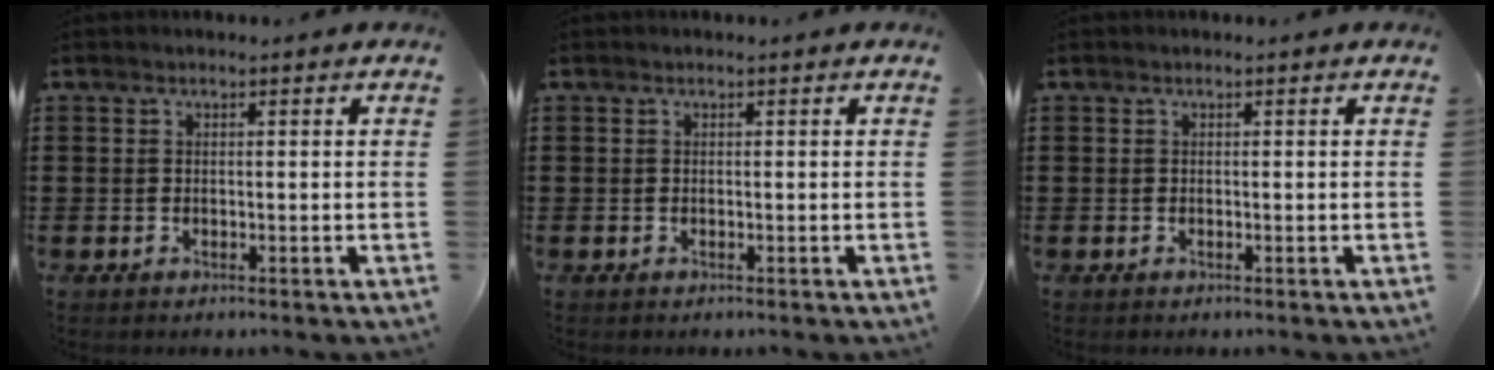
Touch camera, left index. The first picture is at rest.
{"total": 0.0}
{"total": 0.0}